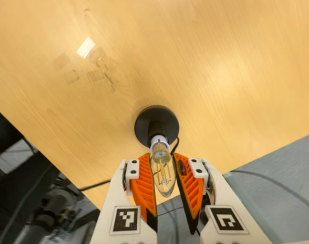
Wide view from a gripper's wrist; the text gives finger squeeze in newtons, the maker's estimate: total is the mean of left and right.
{"total": 12.0, "left": 11.6, "right": 12.4}